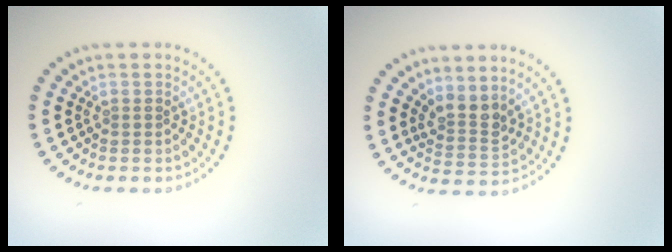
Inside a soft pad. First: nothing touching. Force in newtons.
{"total": 2.6, "press": 1.9, "slide": 1.8}